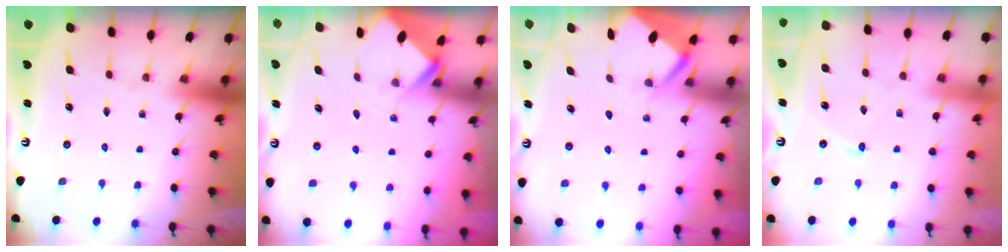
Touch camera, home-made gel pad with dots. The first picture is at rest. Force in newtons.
{"total": 2.7, "press": 2.7, "slide": 0.2}
{"total": 2.6, "press": 2.6, "slide": 0.3}
{"total": 3.8, "press": 3.7, "slide": 0.6}